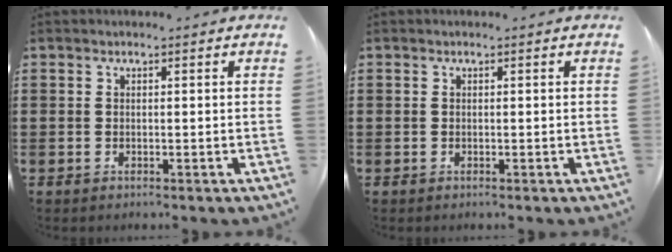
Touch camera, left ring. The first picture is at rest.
{"total": 0.0}